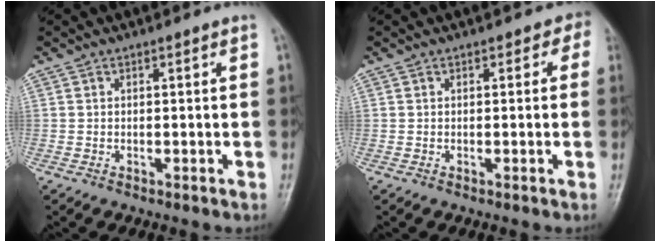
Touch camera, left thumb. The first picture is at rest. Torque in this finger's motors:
{"motor_torque": [0.54, 0.65, -0.07, -0.38, 0.08]}